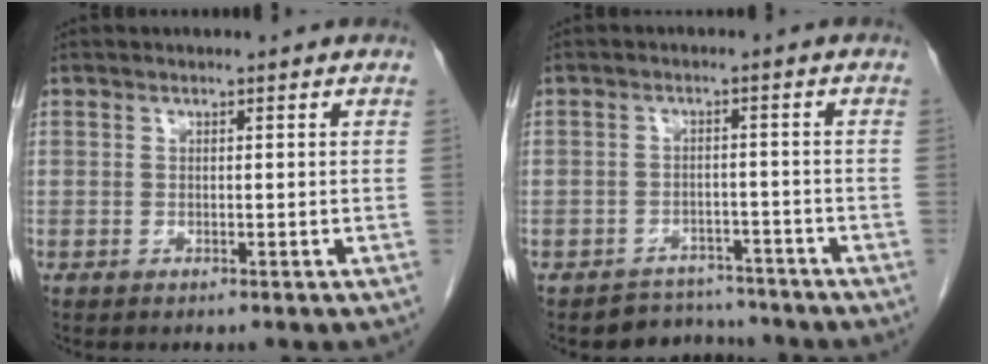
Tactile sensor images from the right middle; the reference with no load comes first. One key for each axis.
{"total": 4.4, "fx": -3.9, "fy": 1.7, "fz": -1.1, "tx": 0.018, "ty": 0.017, "tz": -0.059}